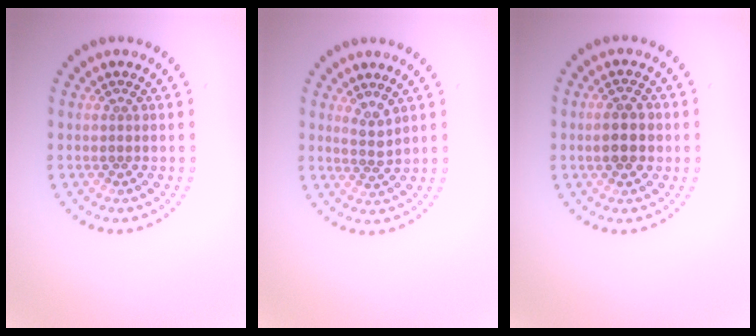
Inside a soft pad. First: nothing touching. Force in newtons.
{"total": 2.0, "press": 1.4, "slide": 1.4}
{"total": 2.7, "press": 2.7, "slide": 0.2}